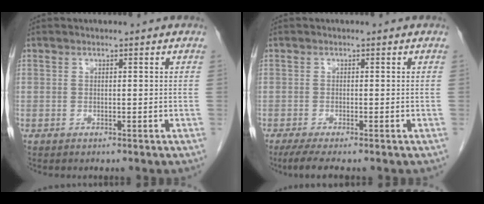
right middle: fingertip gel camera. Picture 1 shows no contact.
{"total": 3.5, "force": [-2.6, 0.1, 2.3], "torque": [-0.042, -0.010, -0.047]}